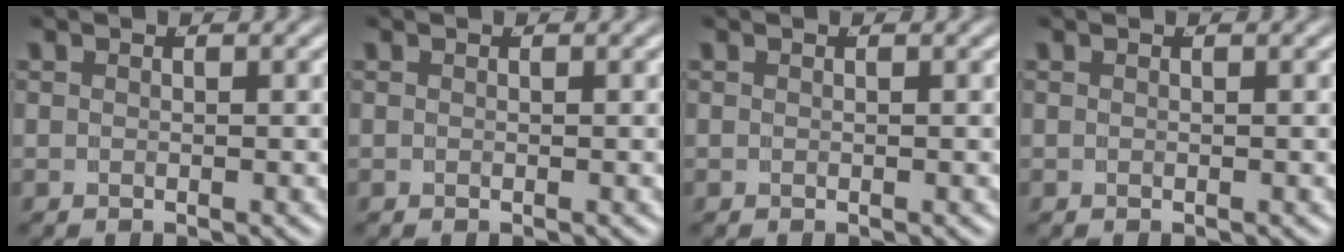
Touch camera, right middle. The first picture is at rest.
{"total": 0.0}
{"total": 0.0}
{"total": 0.0}